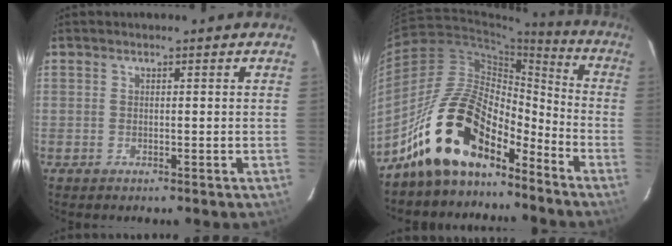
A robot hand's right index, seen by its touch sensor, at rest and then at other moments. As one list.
[{"total": 17.6, "force": [-13.6, 7.2, 8.6], "torque": [-0.161, 0.020, -0.248]}]